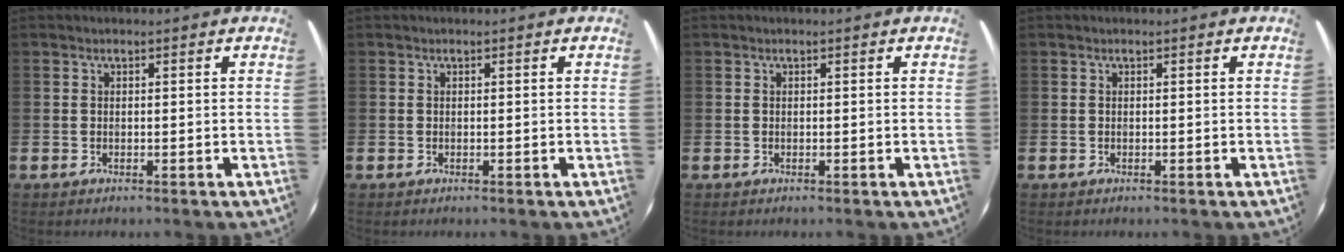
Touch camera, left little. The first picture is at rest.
{"total": 0.0}
{"total": 0.0}
{"total": 0.0}